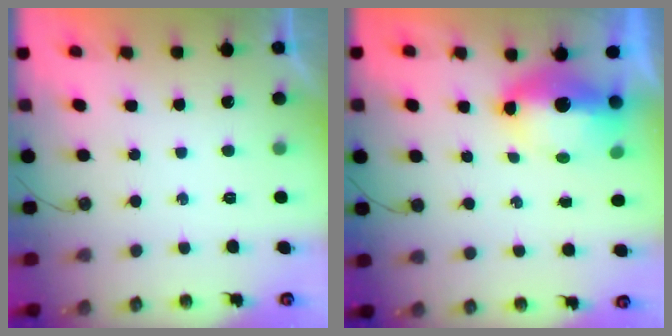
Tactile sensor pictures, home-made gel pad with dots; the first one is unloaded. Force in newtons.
{"total": 8.9, "press": 8.9, "slide": 0.8}